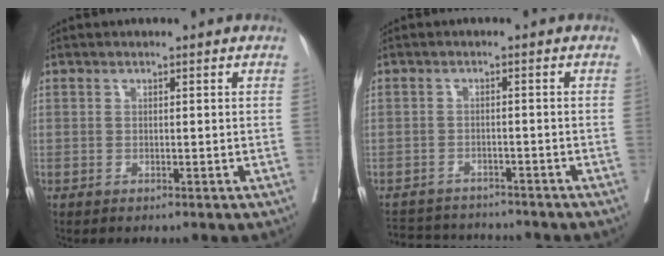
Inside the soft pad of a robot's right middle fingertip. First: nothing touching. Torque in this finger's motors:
{"motor_torque": [-0.13, -0.41, -0.37, -0.08]}